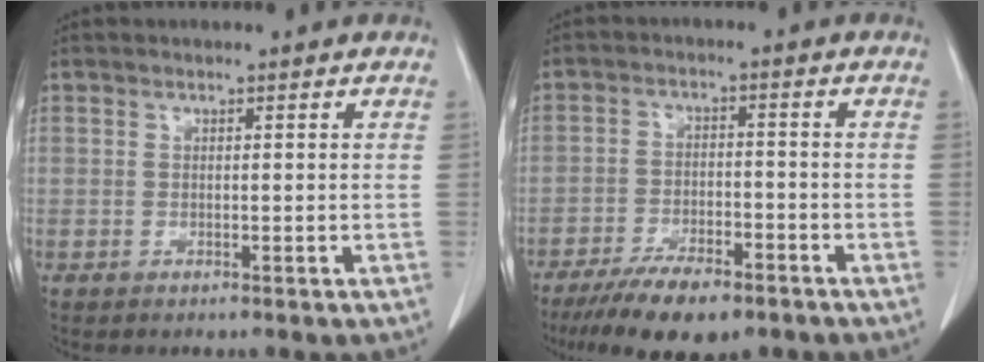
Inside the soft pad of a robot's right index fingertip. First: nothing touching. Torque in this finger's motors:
{"motor_torque": [0.49, -0.51, 0.43, 0.07]}